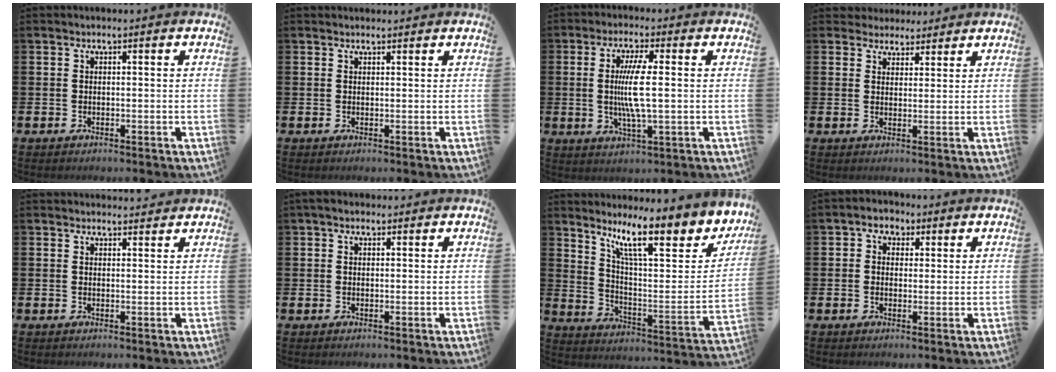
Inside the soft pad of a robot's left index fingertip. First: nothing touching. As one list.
[{"total": 1.0, "force": [0.9, 0.2, 0.0], "torque": [0.016, -0.003, 0.014]}, {"total": 6.6, "force": [0.6, 0.8, 6.5], "torque": [-0.127, -0.006, 0.005]}, {"total": 3.2, "force": [2.9, 1.4, -0.4], "torque": [0.002, -0.016, 0.051]}, {"total": 1.9, "force": [1.9, 0.2, -0.1], "torque": [0.015, -0.014, 0.031]}, {"total": 2.0, "force": [1.4, 1.1, 0.9], "torque": [-0.014, 0.007, 0.024]}, {"total": 12.5, "force": [9.1, 3.3, 7.9], "torque": [-0.143, -0.063, 0.148]}, {"total": 2.7, "force": [1.5, 2.2, 0.3], "torque": [-0.010, 0.002, 0.022]}]